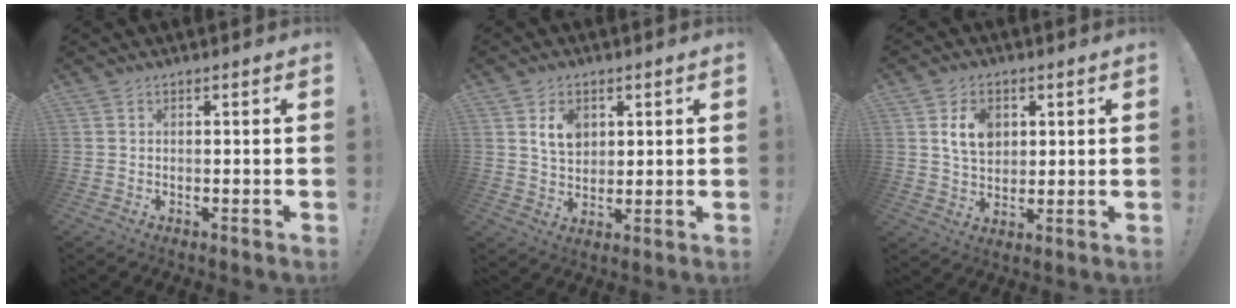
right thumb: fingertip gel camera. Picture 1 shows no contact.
{"total": 7.7, "force": [3.0, 5.7, 4.2], "torque": [-0.060, -0.006, 0.054]}
{"total": 9.3, "force": [2.8, 6.9, 5.6], "torque": [-0.090, -0.001, 0.051]}